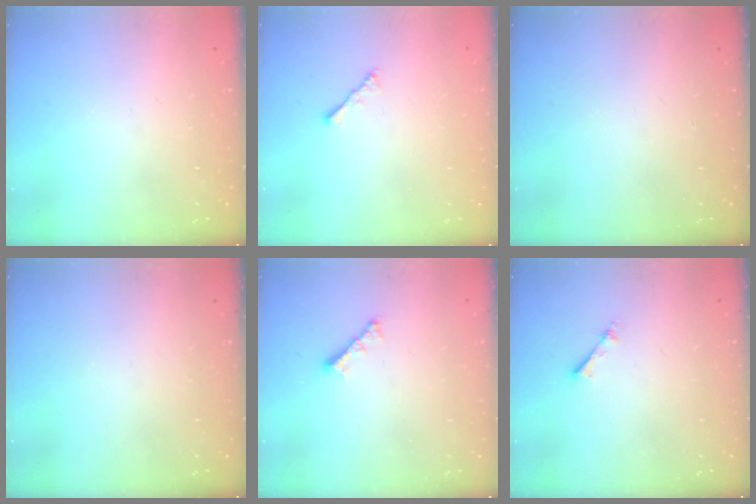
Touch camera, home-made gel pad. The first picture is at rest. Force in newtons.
{"total": 2.1, "press": 2.0, "slide": 0.4}
{"total": 0.0}
{"total": 0.0}
{"total": 2.8, "press": 2.7, "slide": 0.6}
{"total": 2.7, "press": 2.7, "slide": 0.3}